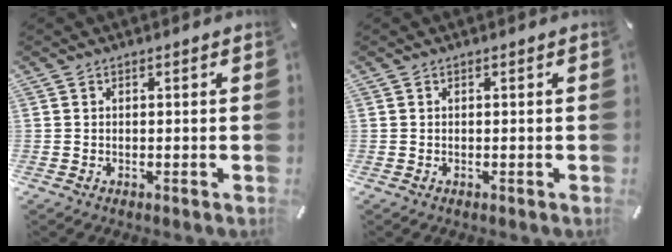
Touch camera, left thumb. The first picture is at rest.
{"total": 0.0}